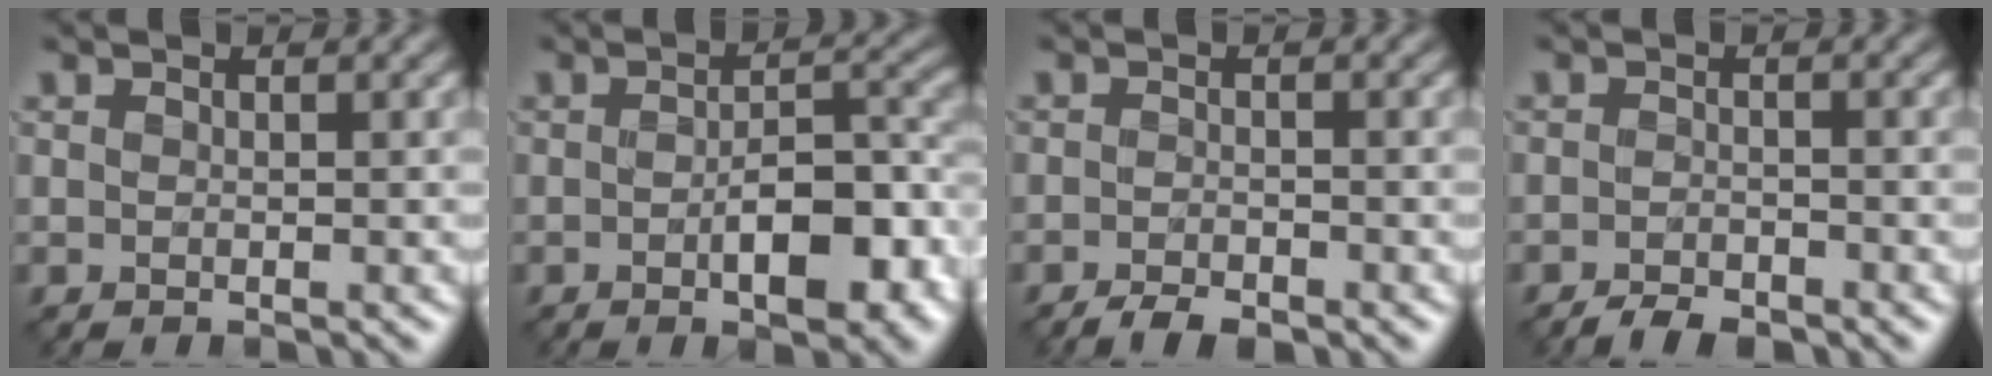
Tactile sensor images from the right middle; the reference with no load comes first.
{"total": 6.5, "force": [-2.2, 2.4, 5.6], "torque": [-0.086, -0.001, -0.030]}
{"total": 2.4, "force": [-2.1, 0.6, 1.1], "torque": [-0.022, -0.001, -0.040]}
{"total": 2.4, "force": [-2.2, 0.6, 0.8], "torque": [-0.015, 0.001, -0.042]}